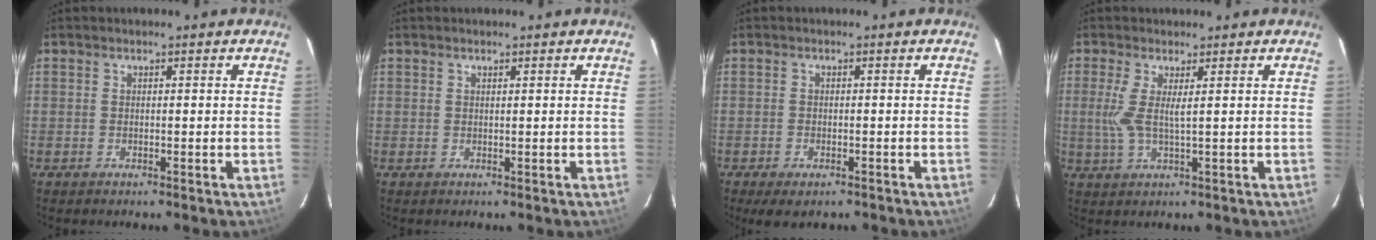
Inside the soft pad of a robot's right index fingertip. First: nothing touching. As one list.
[{"total": 0.6, "force": [0.3, 0.5, 0.0], "torque": [0.002, 0.003, 0.004]}, {"total": 4.1, "force": [-2.8, 1.8, 2.5], "torque": [-0.053, -0.017, -0.045]}, {"total": 4.3, "force": [0.9, 0.4, 4.2], "torque": [-0.094, -0.004, 0.013]}]